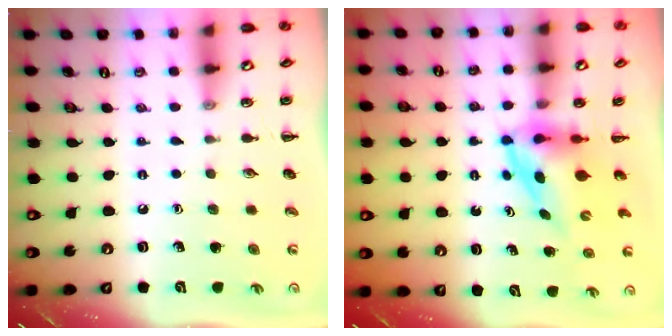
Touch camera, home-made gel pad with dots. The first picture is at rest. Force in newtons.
{"total": 4.0, "press": 3.9, "slide": 0.8}